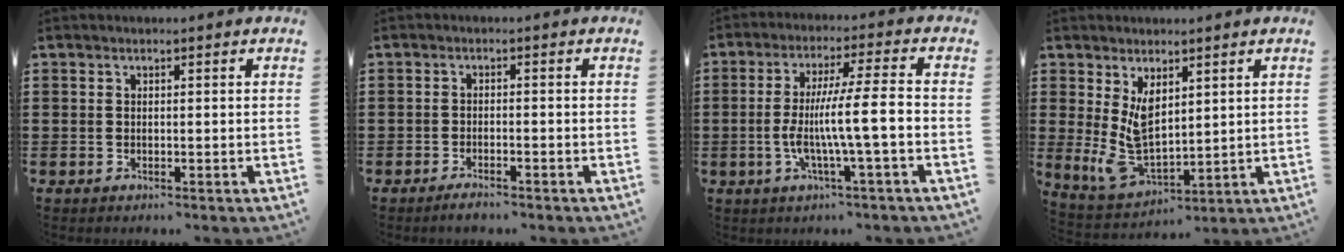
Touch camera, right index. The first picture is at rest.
{"total": 1.6, "force": [-1.5, 0.1, 0.6], "torque": [-0.012, -0.001, -0.028]}
{"total": 9.2, "force": [-2.0, 0.5, 8.9], "torque": [-0.154, 0.000, -0.041]}
{"total": 7.2, "force": [1.8, 4.1, 5.7], "torque": [-0.133, -0.010, 0.036]}